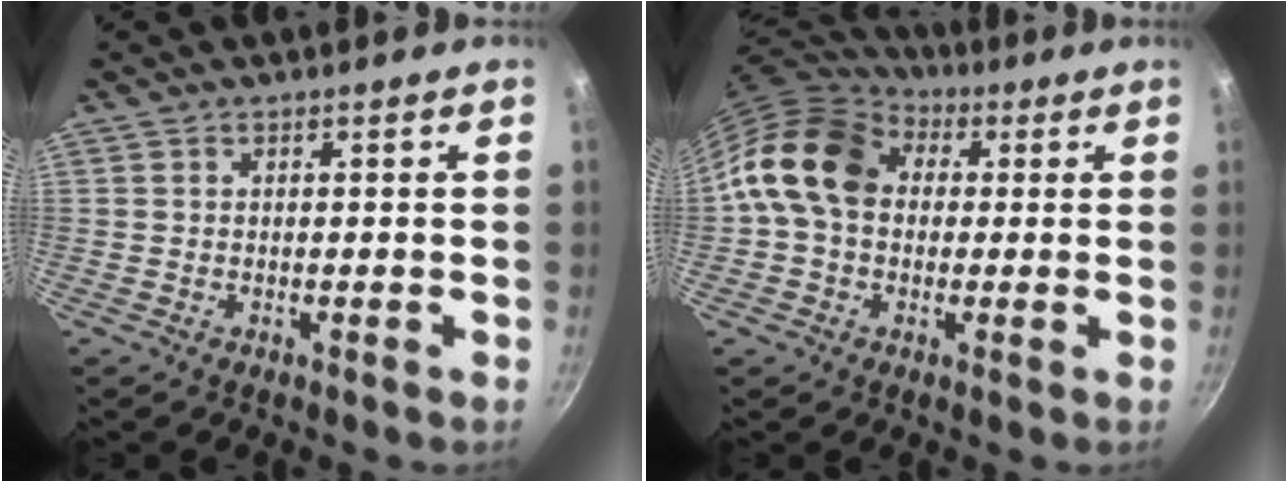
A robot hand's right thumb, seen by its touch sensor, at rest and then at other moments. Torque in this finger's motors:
{"motor_torque": [1.80, 2.14, 0.21, -0.17, 0.24]}